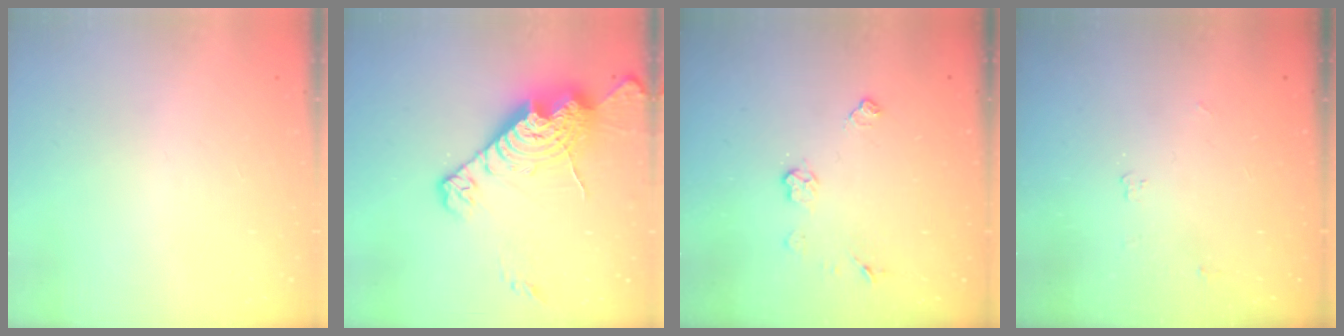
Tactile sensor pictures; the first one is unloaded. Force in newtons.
{"total": 18.1, "press": 18.0, "slide": 1.5}
{"total": 5.8, "press": 5.7, "slide": 0.5}
{"total": 3.2, "press": 3.2, "slide": 0.5}